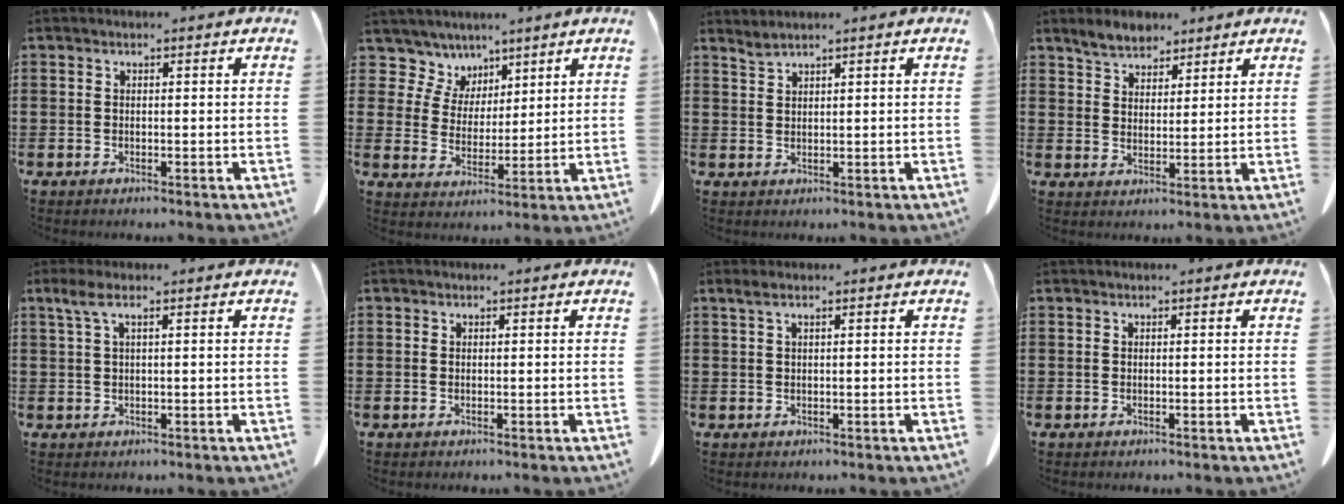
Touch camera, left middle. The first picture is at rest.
{"total": 6.0, "force": [4.6, 3.8, 0.0], "torque": [-0.041, -0.022, 0.083]}
{"total": 1.3, "force": [1.2, -0.1, 0.4], "torque": [-0.011, -0.002, 0.023]}
{"total": 4.5, "force": [3.9, 2.0, 0.9], "torque": [-0.032, 0.000, 0.074]}
{"total": 2.1, "force": [0.8, 0.5, 1.9], "torque": [-0.041, 0.005, 0.014]}
{"total": 0.0}
{"total": 1.1, "force": [0.4, 0.2, 1.0], "torque": [-0.020, 0.001, 0.008]}
{"total": 0.0}